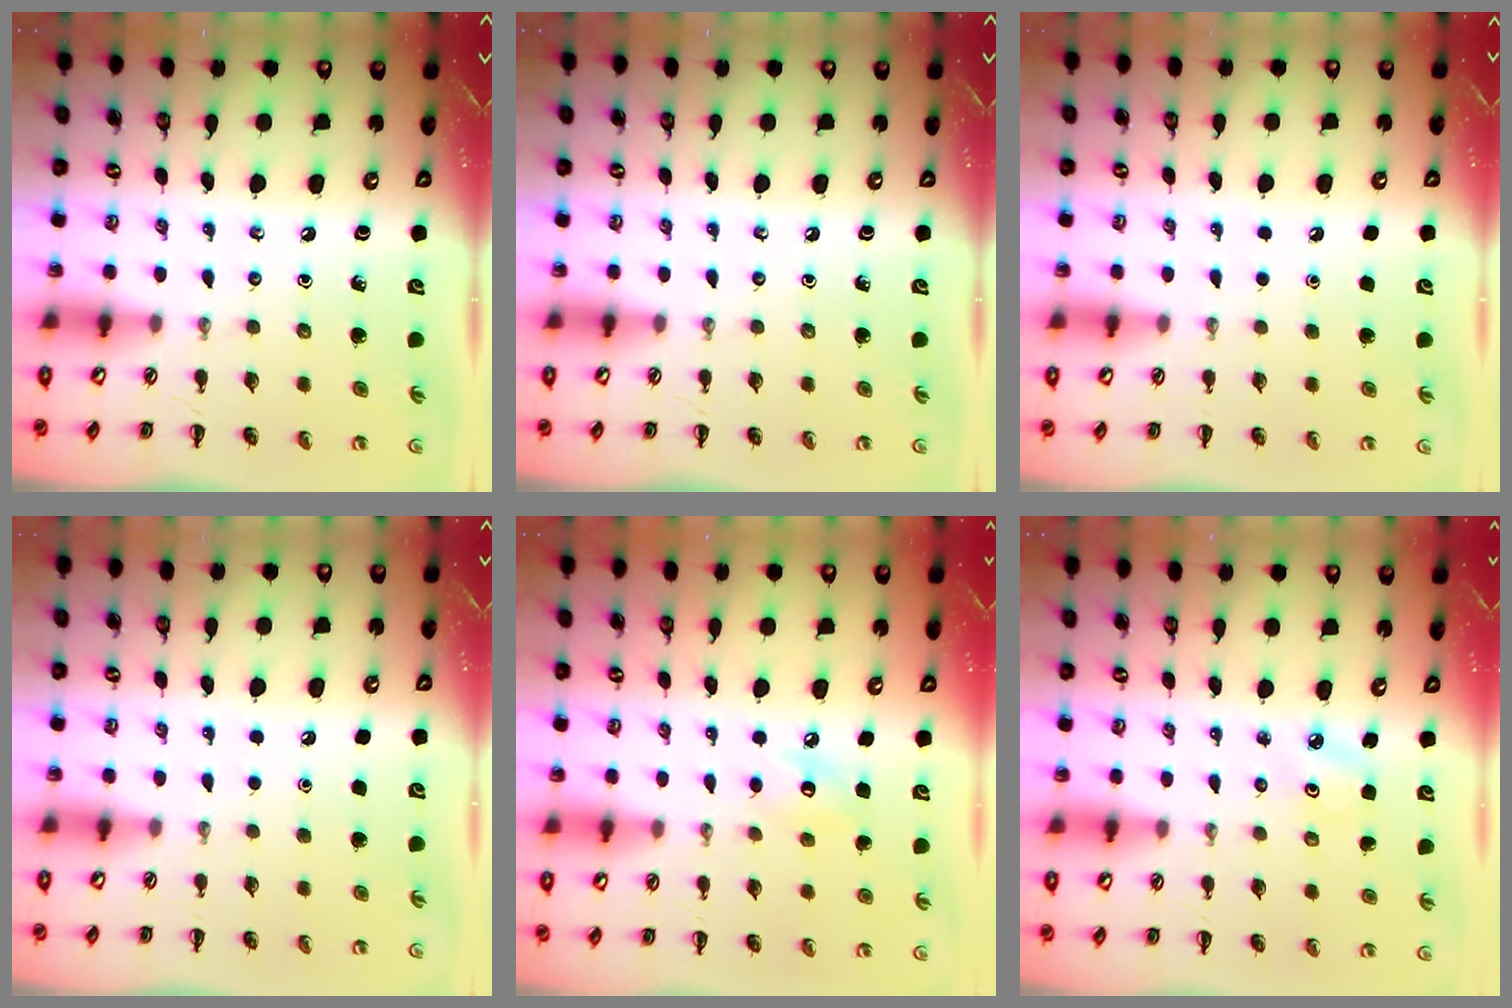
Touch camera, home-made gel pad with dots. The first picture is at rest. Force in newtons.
{"total": 0.0}
{"total": 1.6, "press": 1.6, "slide": 0.1}
{"total": 1.8, "press": 1.7, "slide": 0.1}
{"total": 6.3, "press": 6.3, "slide": 1.1}
{"total": 2.4, "press": 2.3, "slide": 0.6}